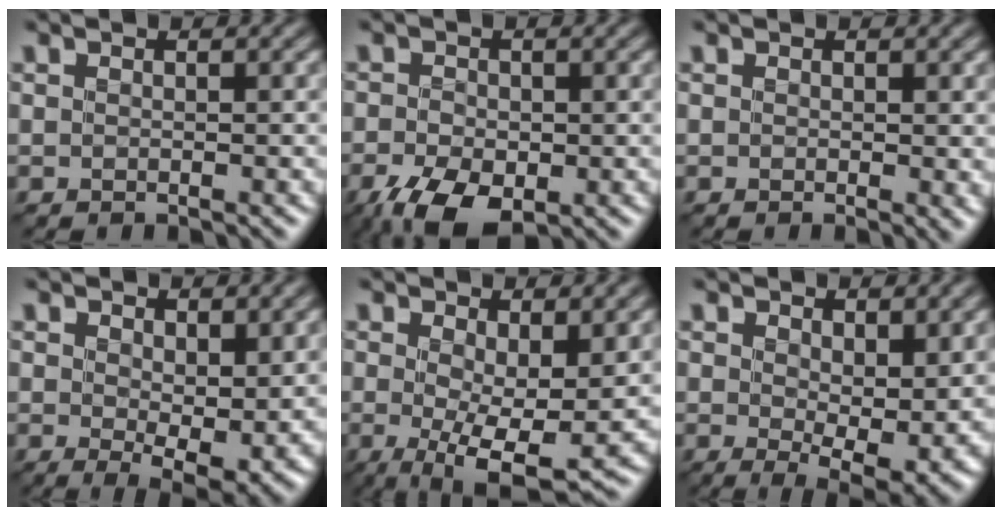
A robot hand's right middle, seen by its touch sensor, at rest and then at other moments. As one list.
[{"total": 6.0, "force": [-2.9, 3.2, 4.1], "torque": [-0.090, -0.014, -0.055]}, {"total": 1.1, "force": [0.3, 0.2, 1.0], "torque": [-0.010, -0.001, 0.004]}, {"total": 5.3, "force": [1.1, 2.2, 4.7], "torque": [-0.079, -0.014, 0.023]}, {"total": 7.4, "force": [-0.1, 2.5, 7.0], "torque": [-0.114, -0.018, -0.001]}, {"total": 6.3, "force": [1.2, 2.7, 5.6], "torque": [-0.091, -0.015, 0.025]}]